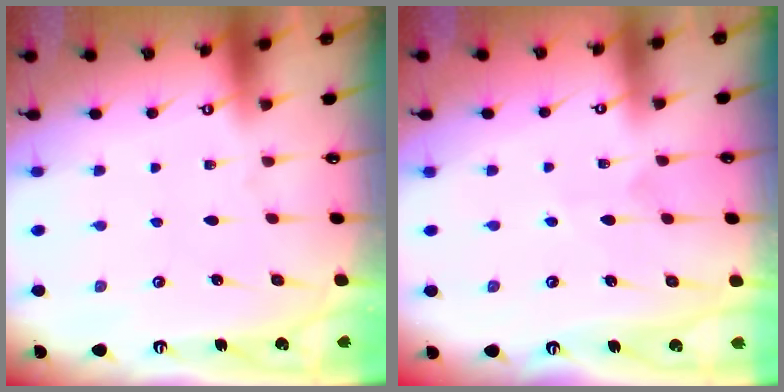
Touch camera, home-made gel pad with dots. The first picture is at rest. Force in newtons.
{"total": 3.3, "press": 3.3, "slide": 0.3}